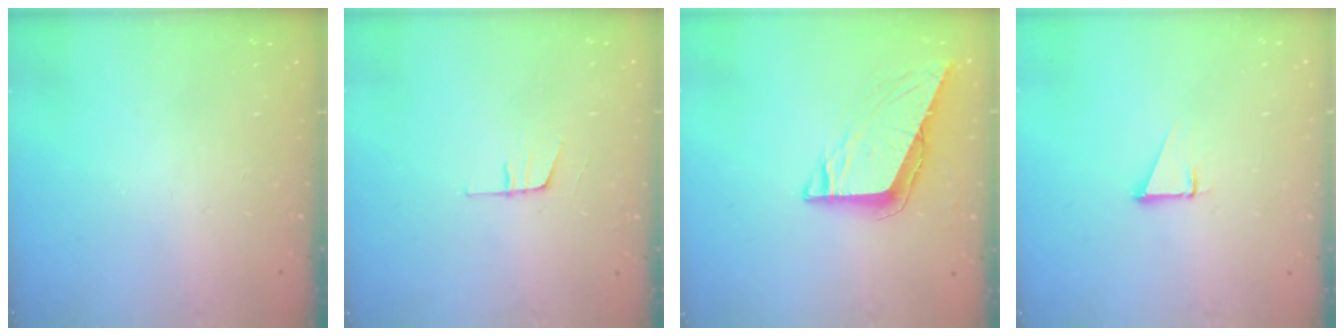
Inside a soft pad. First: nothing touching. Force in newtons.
{"total": 7.7, "press": 7.2, "slide": 2.8}
{"total": 8.4, "press": 8.4, "slide": 0.9}
{"total": 1.9, "press": 1.9, "slide": 0.0}